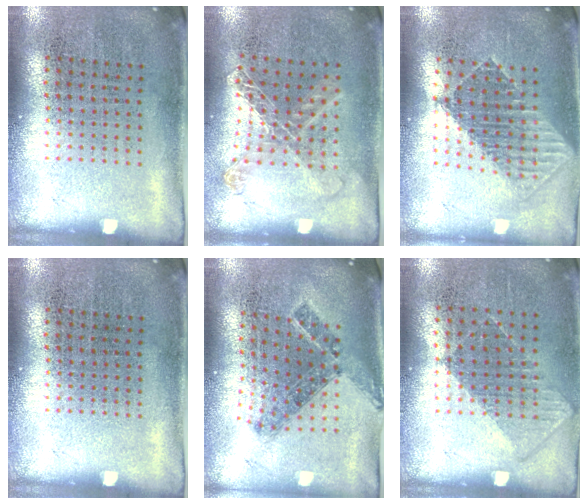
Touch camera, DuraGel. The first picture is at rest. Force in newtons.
{"total": 1.2, "press": 1.1, "slide": 0.2}
{"total": 1.7, "press": 1.4, "slide": 0.9}
{"total": 0.0}
{"total": 1.1, "press": 0.9, "slide": 0.7}
{"total": 0.6, "press": 0.4, "slide": 0.4}